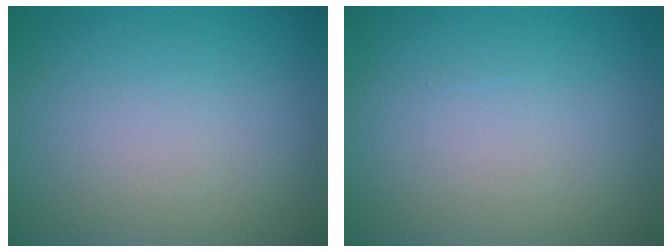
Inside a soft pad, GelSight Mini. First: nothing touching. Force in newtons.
{"total": 0.0}